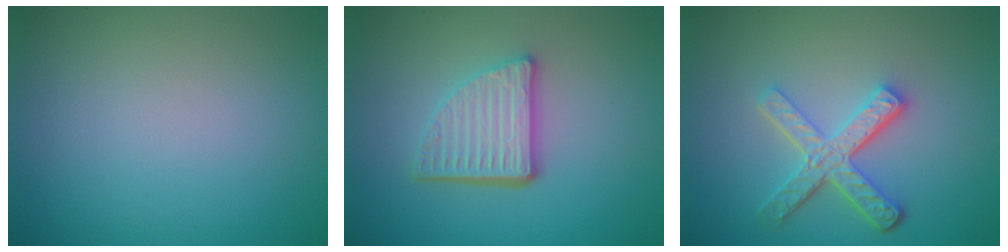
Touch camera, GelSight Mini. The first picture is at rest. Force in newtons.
{"total": 4.8, "press": 3.4, "slide": 3.3}
{"total": 4.8, "press": 3.6, "slide": 3.2}